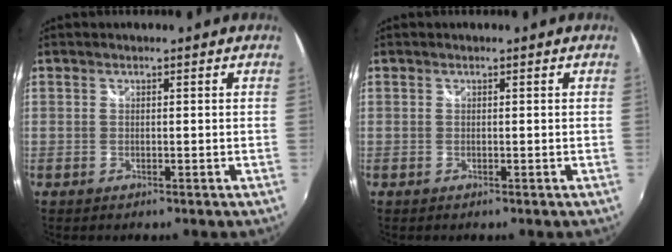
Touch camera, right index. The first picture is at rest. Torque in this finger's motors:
{"motor_torque": [0.00, 0.00, 0.01, 0.00]}